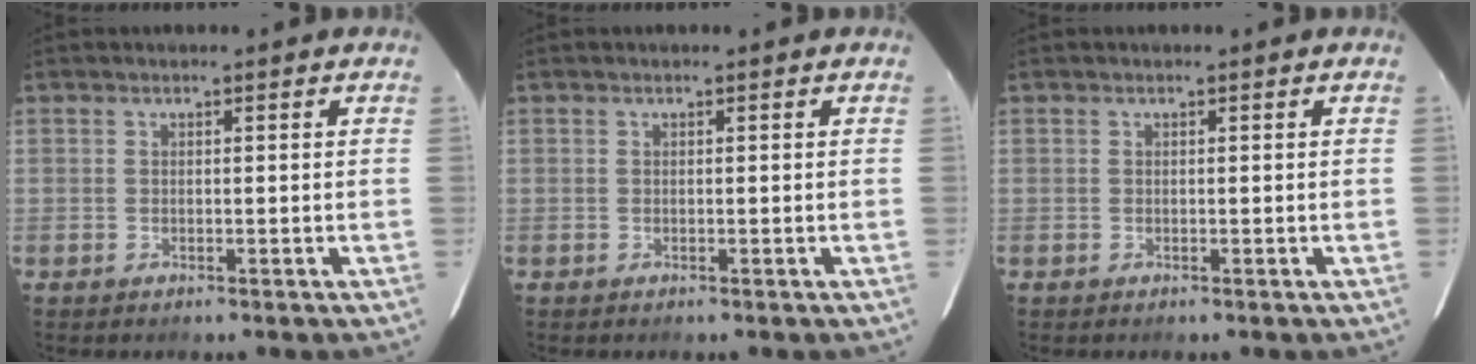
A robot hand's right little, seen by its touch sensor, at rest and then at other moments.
{"total": 0.0}
{"total": 0.0}